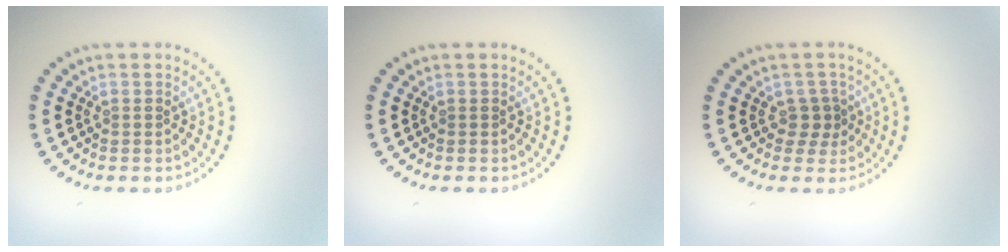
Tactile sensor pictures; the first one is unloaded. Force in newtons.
{"total": 0.0}
{"total": 1.5, "press": 1.3, "slide": 0.9}